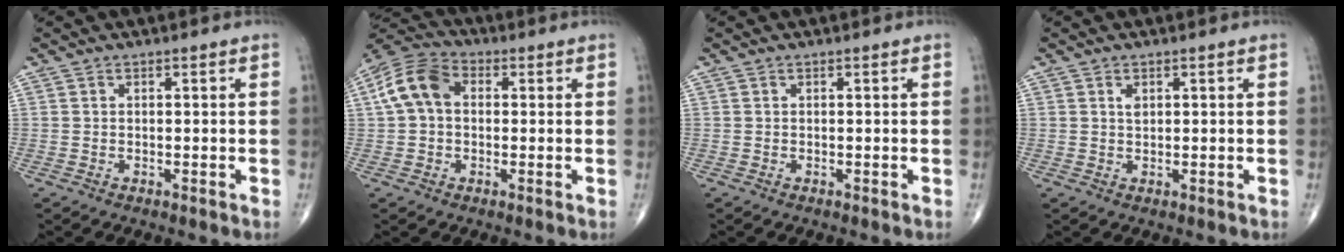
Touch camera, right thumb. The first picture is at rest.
{"total": 9.5, "force": [1.1, 6.7, 6.6], "torque": [-0.127, 0.030, 0.010]}
{"total": 0.0}
{"total": 1.3, "force": [0.5, 0.8, 0.9], "torque": [-0.012, -0.001, 0.010]}